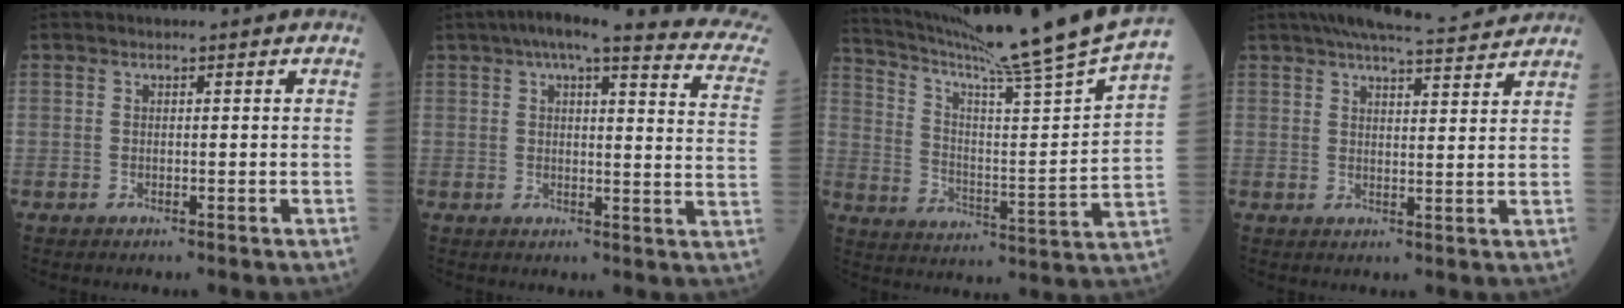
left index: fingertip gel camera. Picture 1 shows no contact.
{"total": 21.0, "force": [17.8, 2.0, 10.9], "torque": [-0.139, -0.016, 0.197]}
{"total": 23.3, "force": [20.2, -3.2, 11.3], "torque": [-0.195, -0.064, 0.294]}
{"total": 10.9, "force": [10.1, 0.0, 4.0], "torque": [-0.060, 0.015, 0.137]}